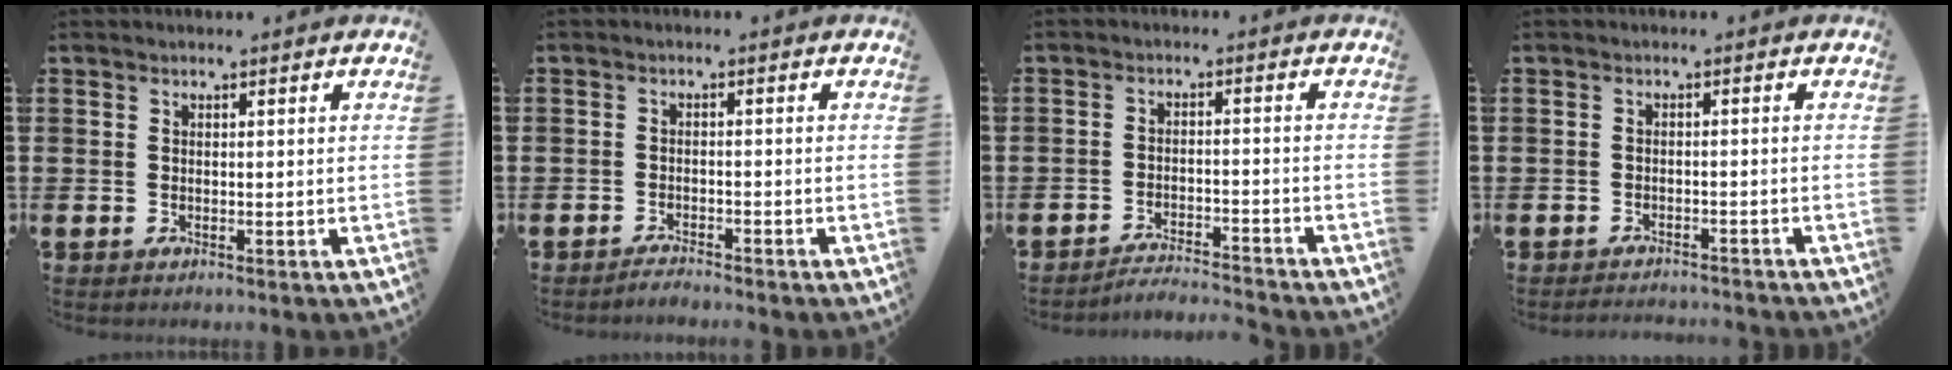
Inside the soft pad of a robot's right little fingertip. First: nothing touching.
{"total": 1.4, "force": [-1.4, -0.2, 0.1], "torque": [-0.003, 0.002, -0.029]}
{"total": 2.9, "force": [-2.9, -0.2, 0.1], "torque": [-0.004, 0.002, -0.063]}
{"total": 1.5, "force": [-1.5, -0.1, 0.0], "torque": [-0.003, 0.004, -0.032]}